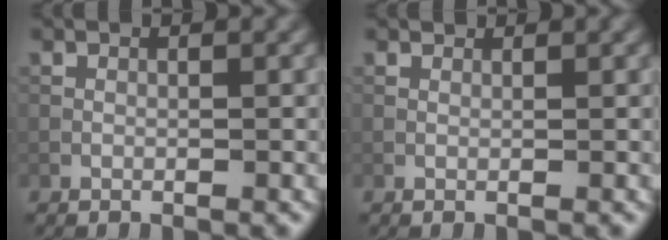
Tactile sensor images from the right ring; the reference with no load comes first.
{"total": 0.9, "force": [0.8, 0.2, 0.3], "torque": [-0.015, -0.005, 0.007]}